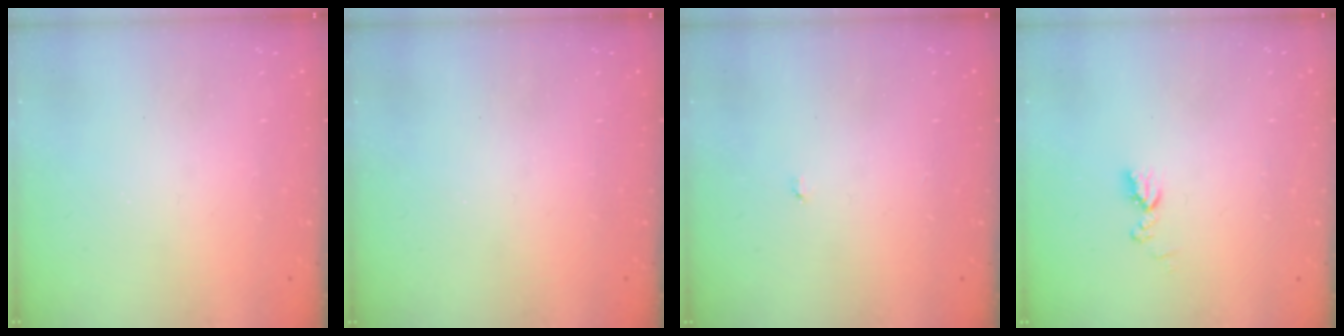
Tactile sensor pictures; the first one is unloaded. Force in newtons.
{"total": 0.0}
{"total": 2.9, "press": 2.9, "slide": 0.3}
{"total": 6.9, "press": 6.8, "slide": 0.8}